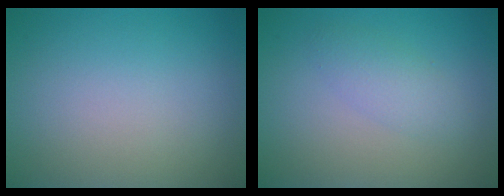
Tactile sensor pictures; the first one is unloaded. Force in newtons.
{"total": 2.0, "press": 2.0, "slide": 0.0}